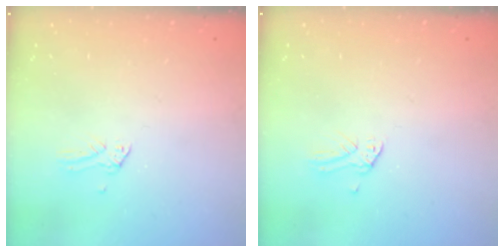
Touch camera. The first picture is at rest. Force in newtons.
{"total": 0.0}